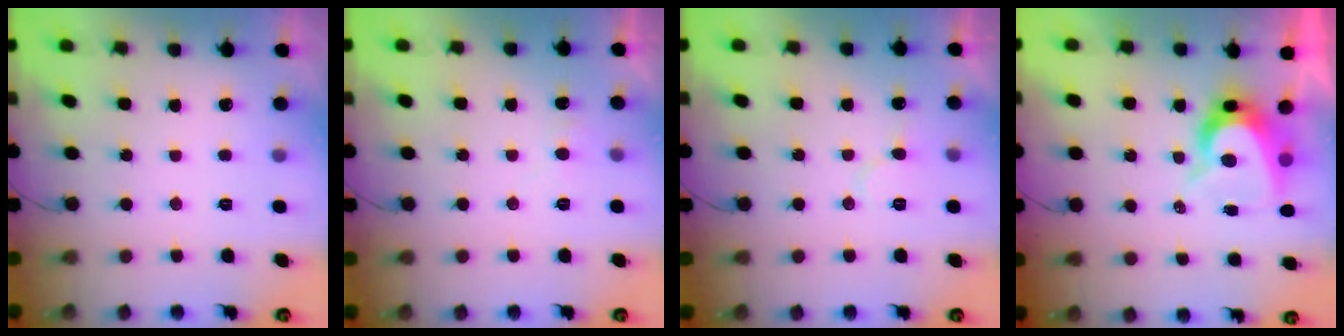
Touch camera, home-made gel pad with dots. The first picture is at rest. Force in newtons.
{"total": 4.2, "press": 4.2, "slide": 0.4}
{"total": 6.8, "press": 6.8, "slide": 0.5}
{"total": 8.4, "press": 8.3, "slide": 0.6}